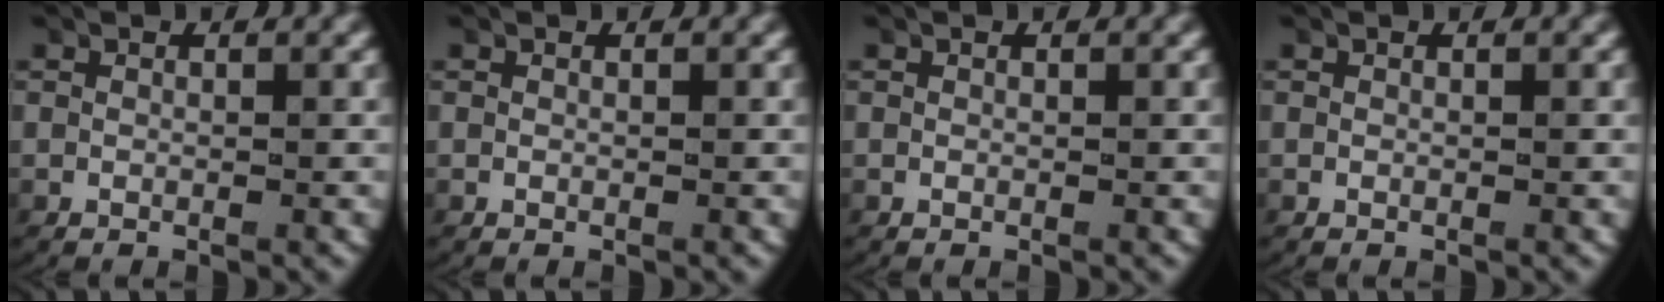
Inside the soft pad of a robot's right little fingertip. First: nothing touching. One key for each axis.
{"total": 0.0}
{"total": 0.0}
{"total": 0.0}